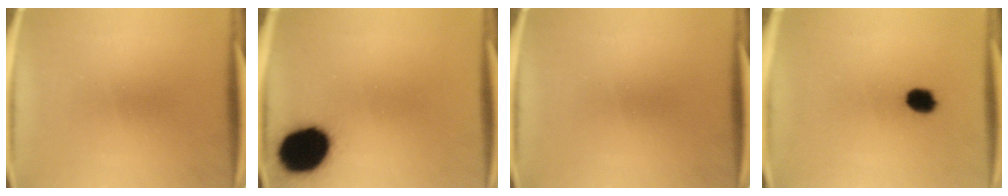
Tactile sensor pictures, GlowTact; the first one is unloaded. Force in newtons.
{"total": 17.9}
{"total": 0.0}
{"total": 4.3}